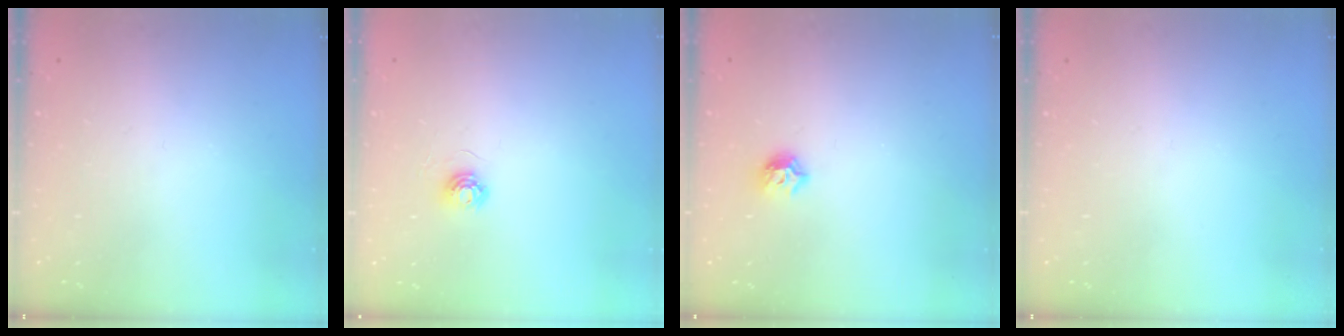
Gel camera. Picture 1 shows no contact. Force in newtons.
{"total": 4.7, "press": 4.7, "slide": 0.3}
{"total": 6.3, "press": 6.2, "slide": 0.9}
{"total": 0.0}